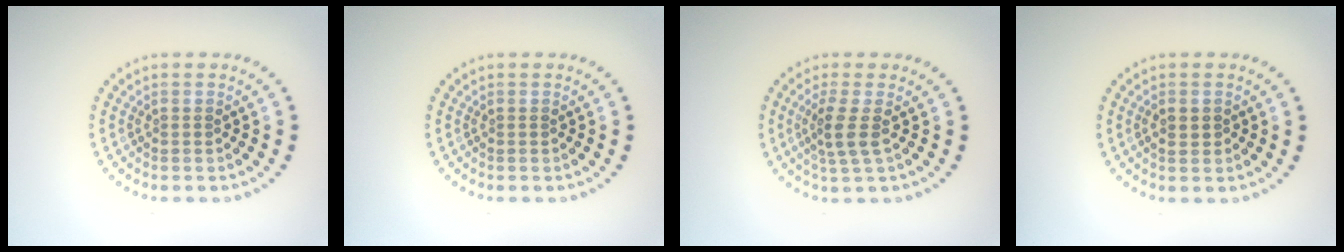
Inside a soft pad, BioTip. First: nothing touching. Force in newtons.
{"total": 0.0}
{"total": 2.5, "press": 1.9, "slide": 1.6}
{"total": 1.0, "press": 0.9, "slide": 0.3}